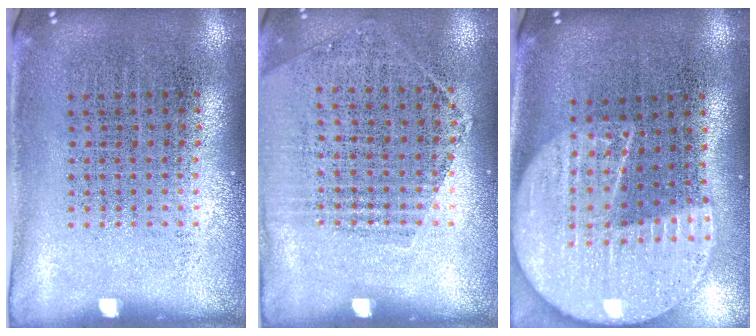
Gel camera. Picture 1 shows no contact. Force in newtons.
{"total": 1.2, "press": 1.0, "slide": 0.6}
{"total": 2.3, "press": 2.0, "slide": 1.1}